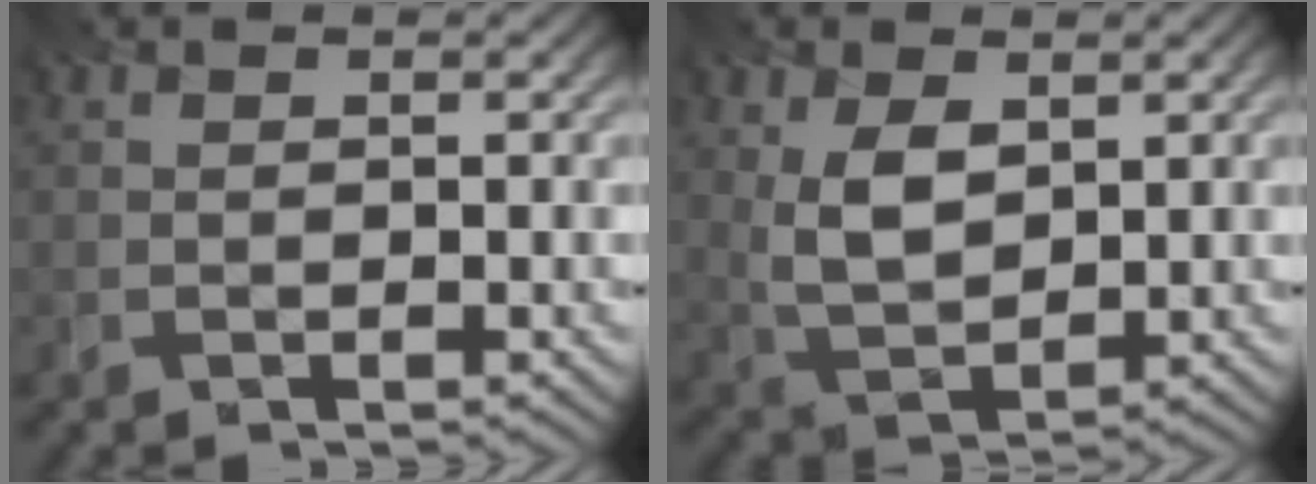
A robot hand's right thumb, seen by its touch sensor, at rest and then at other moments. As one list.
[{"total": 6.0, "force": [1.7, 3.5, 4.6], "torque": [-0.109, -0.002, 0.040]}]